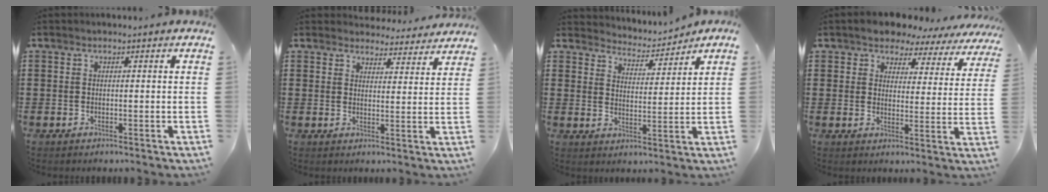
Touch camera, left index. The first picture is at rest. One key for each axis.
{"total": 3.9, "fx": 3.8, "fy": 0.6, "fz": 0.3, "tx": -0.013, "ty": -0.023, "tz": 0.068}
{"total": 3.7, "fx": 3.6, "fy": 0.7, "fz": 0.0, "tx": -0.015, "ty": -0.026, "tz": 0.058}
{"total": 4.2, "fx": 3.9, "fy": 1.6, "fz": 0.5, "tx": -0.037, "ty": -0.020, "tz": 0.065}